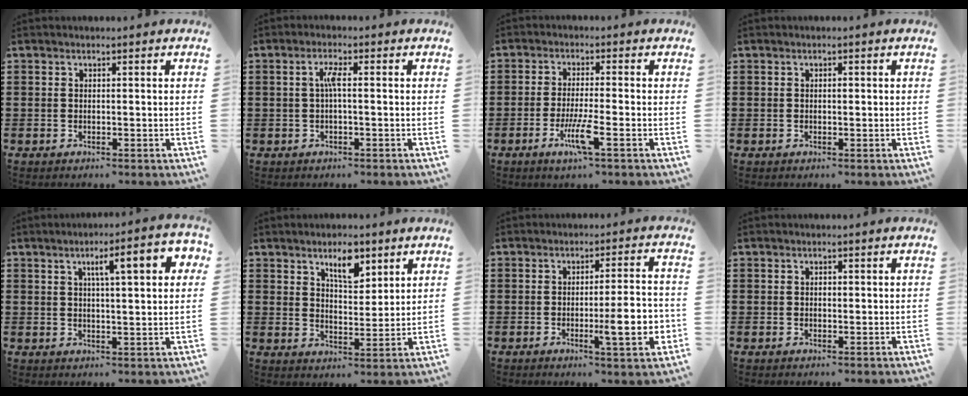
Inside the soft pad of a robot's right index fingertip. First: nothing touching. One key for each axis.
{"total": 2.5, "fx": -0.1, "fy": 0.2, "fz": 2.5, "tx": -0.051, "ty": 0.000, "tz": -0.006}
{"total": 5.5, "fx": -2.5, "fy": 0.2, "fz": 4.8, "tx": -0.100, "ty": -0.019, "tz": -0.047}
{"total": 0.6, "fx": 0.0, "fy": 0.3, "fz": 0.6, "tx": -0.012, "ty": -0.002, "tz": 0.001}
{"total": 7.4, "fx": 2.8, "fy": 1.5, "fz": 6.6, "tx": -0.112, "ty": -0.002, "tz": 0.038}
{"total": 5.8, "fx": 3.8, "fy": 2.3, "fz": 3.8, "tx": -0.059, "ty": -0.004, "tz": 0.062}
{"total": 9.1, "fx": -2.2, "fy": 1.3, "fz": 8.7, "tx": -0.123, "ty": -0.009, "tz": -0.036}
{"total": 0.5, "fx": 0.1, "fy": 0.4, "fz": 0.4, "tx": -0.008, "ty": 0.001, "tz": 0.001}